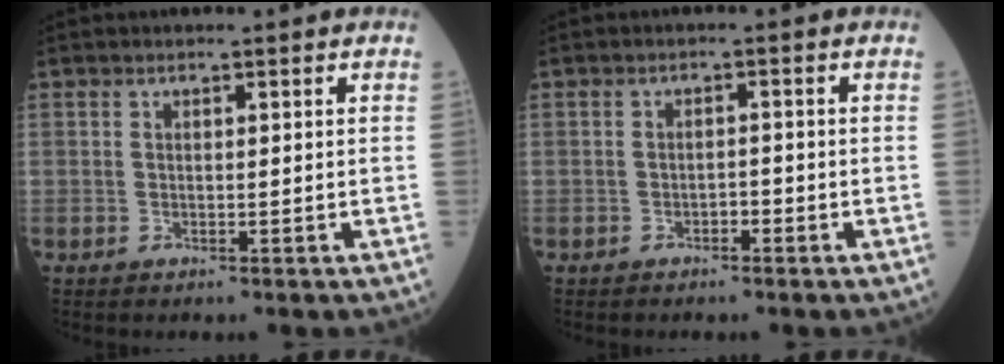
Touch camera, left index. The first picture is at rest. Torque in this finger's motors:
{"motor_torque": [0.05, 0.09, 0.00, -0.01]}